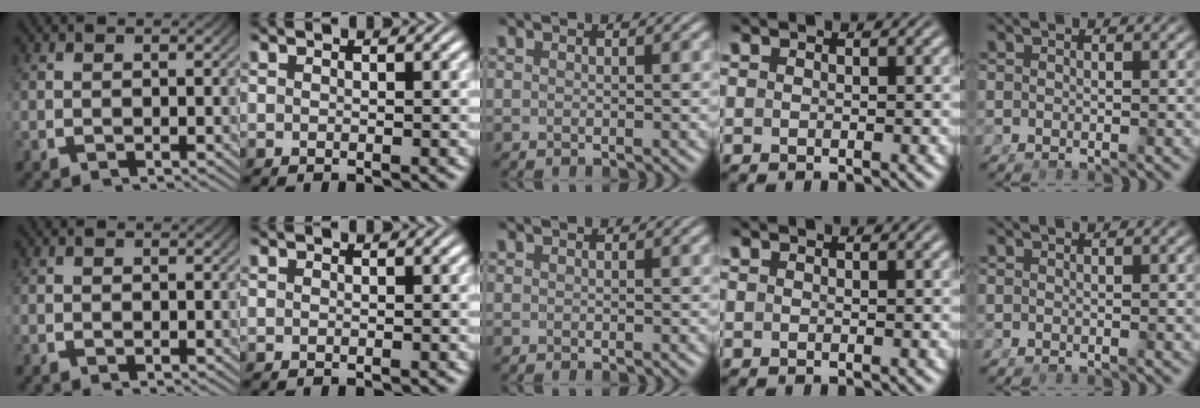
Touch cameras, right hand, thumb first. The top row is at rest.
{}